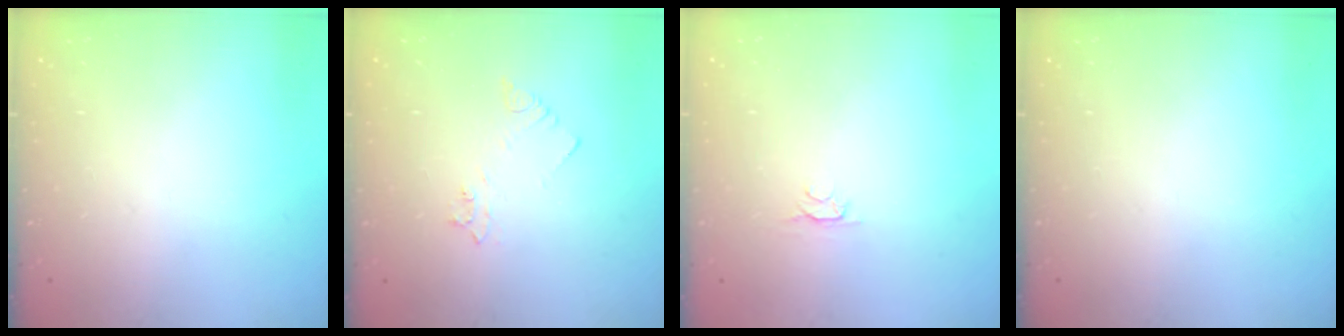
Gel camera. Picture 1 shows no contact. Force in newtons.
{"total": 3.3, "press": 3.2, "slide": 0.5}
{"total": 2.4, "press": 2.3, "slide": 0.5}
{"total": 0.0}